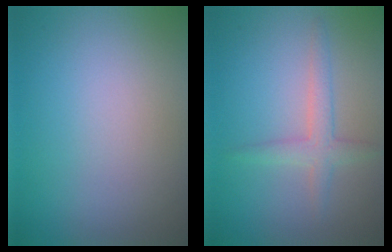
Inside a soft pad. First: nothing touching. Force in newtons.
{"total": 2.2, "press": 2.2, "slide": 0.0}